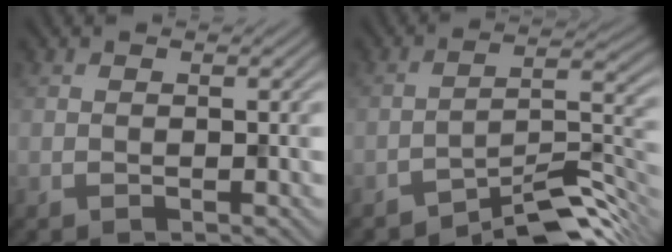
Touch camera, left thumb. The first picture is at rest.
{"total": 8.2, "force": [-6.6, 1.8, 4.6], "torque": [-0.063, 0.010, -0.119]}